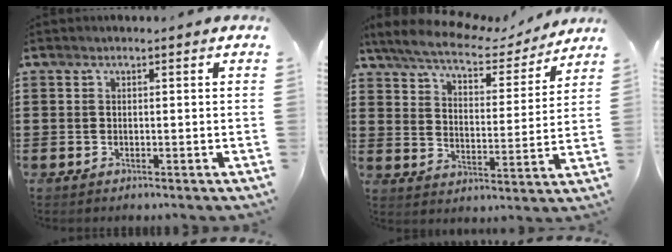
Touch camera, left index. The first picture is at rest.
{"total": 6.2, "force": [5.4, 1.3, 2.7], "torque": [-0.077, -0.027, 0.089]}